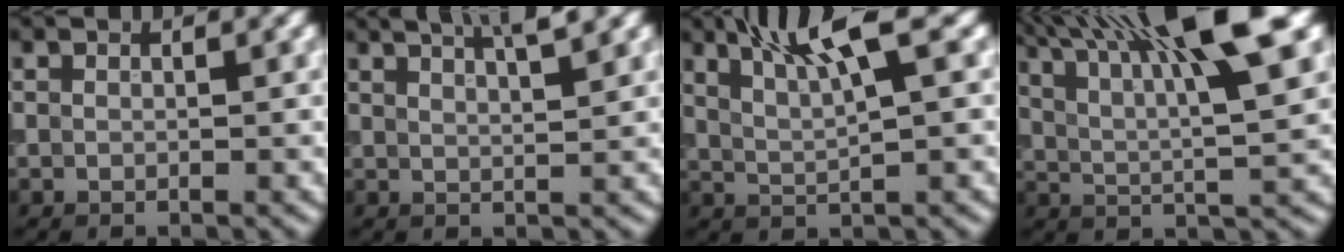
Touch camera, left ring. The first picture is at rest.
{"total": 4.2, "force": [3.1, 1.0, 2.6], "torque": [-0.011, 0.023, 0.024]}
{"total": 5.5, "force": [3.0, 0.9, 4.6], "torque": [-0.072, 0.010, 0.053]}
{"total": 11.5, "force": [6.2, 2.6, 9.3], "torque": [-0.151, 0.016, 0.102]}